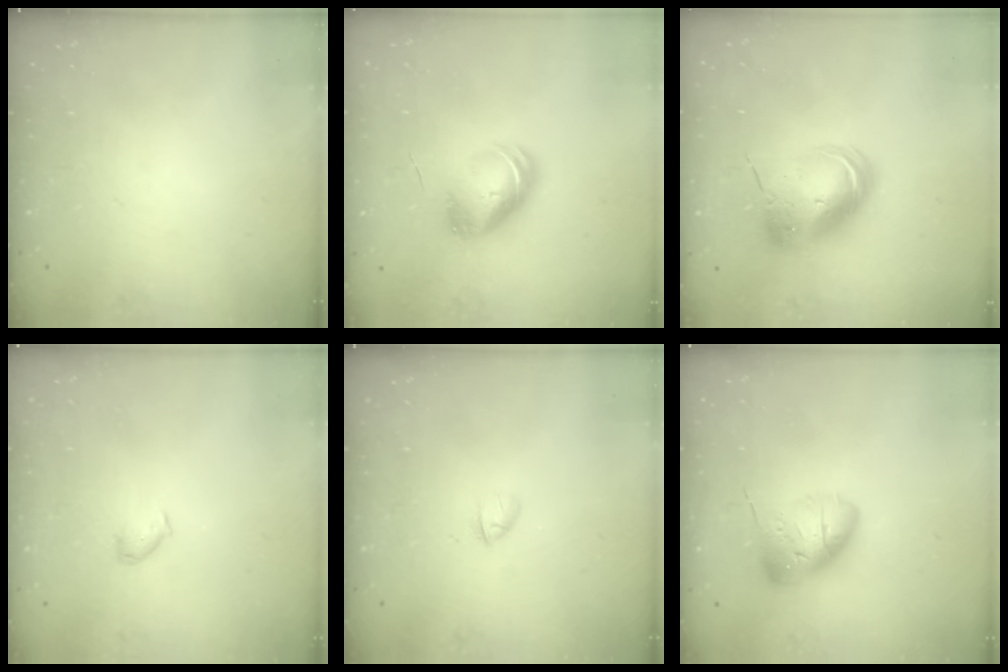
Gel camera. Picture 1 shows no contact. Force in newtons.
{"total": 8.7, "press": 8.6, "slide": 0.5}
{"total": 13.6, "press": 13.3, "slide": 2.5}
{"total": 3.7, "press": 3.6, "slide": 0.7}
{"total": 1.7, "press": 1.6, "slide": 0.5}
{"total": 16.3, "press": 15.9, "slide": 3.7}